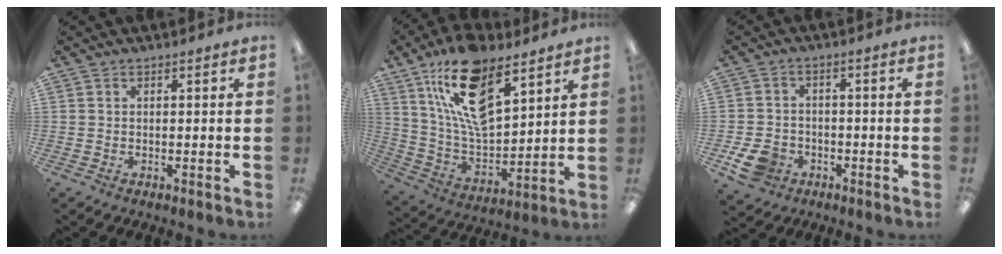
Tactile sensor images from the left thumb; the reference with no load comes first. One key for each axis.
{"total": 18.9, "fx": 11.9, "fy": 8.2, "fz": 12.1, "tx": -0.234, "ty": -0.064, "tz": 0.207}
{"total": 6.6, "fx": -3.5, "fy": 4.9, "fz": 2.9, "tx": -0.066, "ty": 0.015, "tz": -0.063}